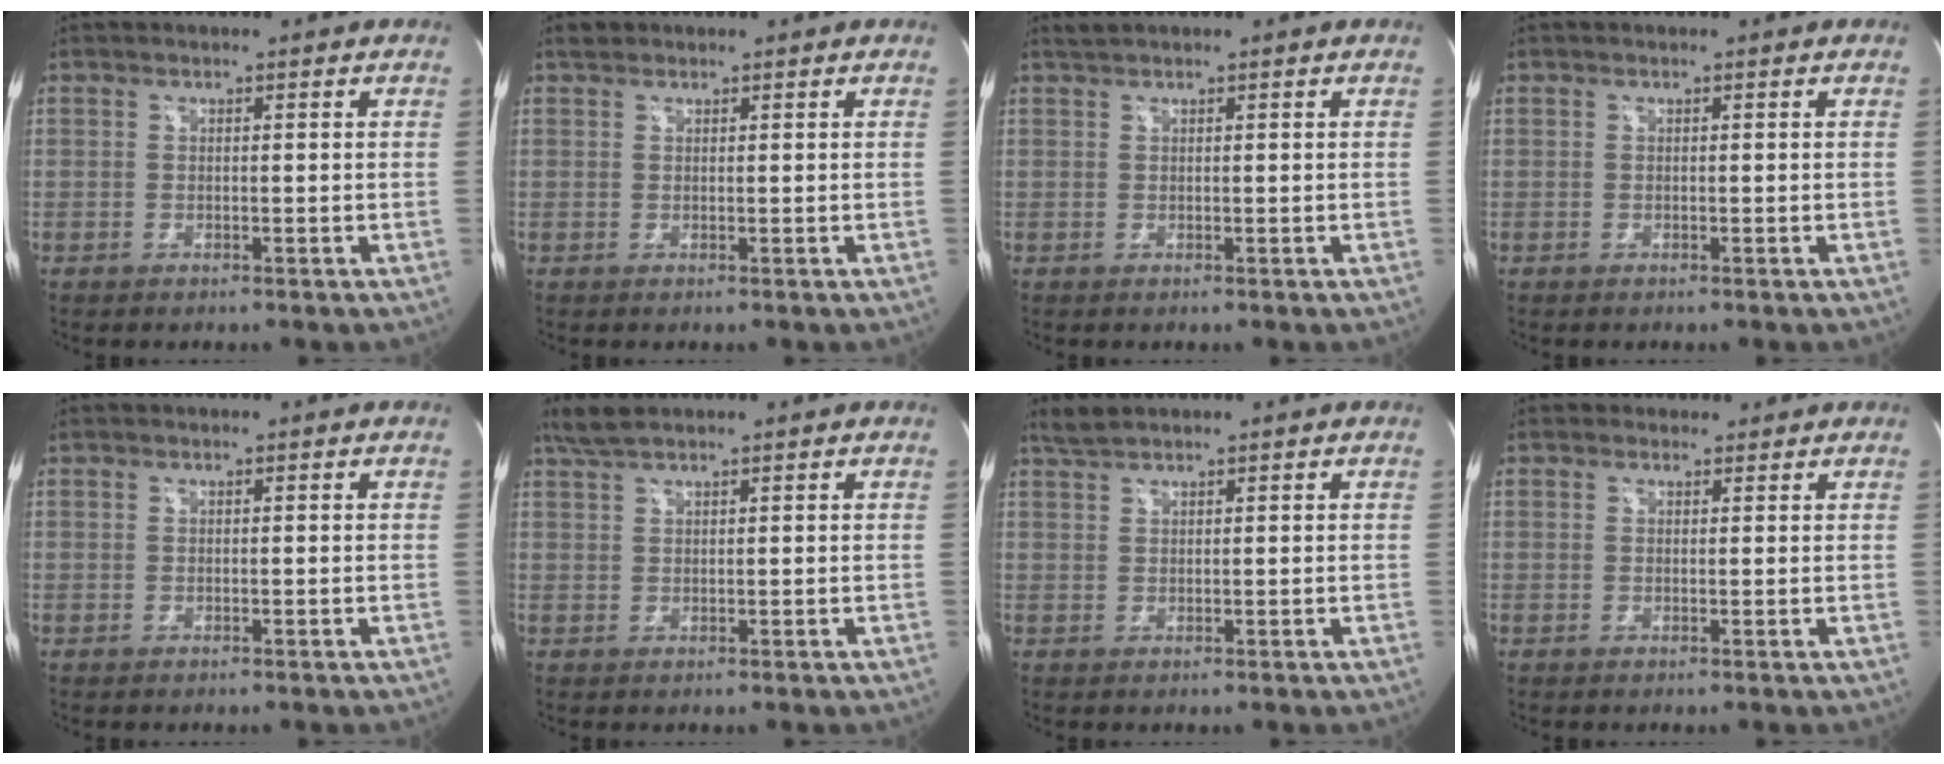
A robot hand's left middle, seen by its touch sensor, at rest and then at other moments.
{"total": 1.1, "force": [0.9, 0.6, 0.1], "torque": [-0.006, 0.009, 0.015]}
{"total": 0.8, "force": [0.8, -0.2, 0.2], "torque": [-0.013, 0.009, 0.022]}
{"total": 0.0}
{"total": 0.0}
{"total": 3.0, "force": [2.6, 0.2, 1.6], "torque": [-0.044, 0.013, 0.056]}
{"total": 1.9, "force": [1.8, -0.1, 0.6], "torque": [-0.019, 0.011, 0.041]}
{"total": 1.7, "force": [1.5, 0.9, -0.2], "torque": [0.003, 0.011, 0.018]}